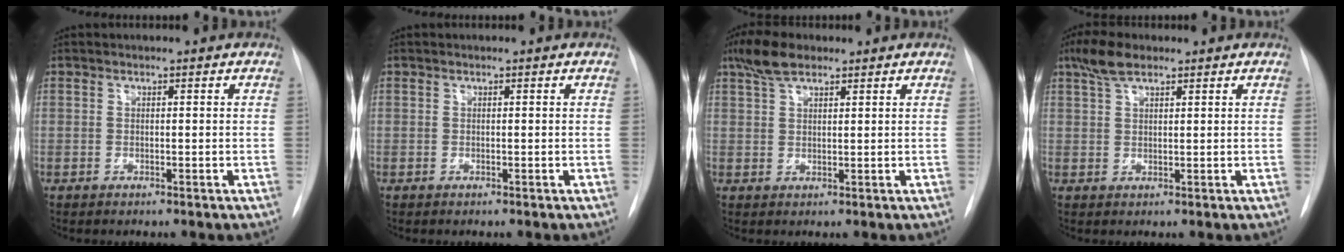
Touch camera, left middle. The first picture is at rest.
{"total": 0.0}
{"total": 5.0, "force": [3.5, 1.9, 3.0], "torque": [-0.067, 0.016, 0.068]}
{"total": 4.4, "force": [3.0, 1.6, 2.7], "torque": [-0.062, 0.014, 0.060]}